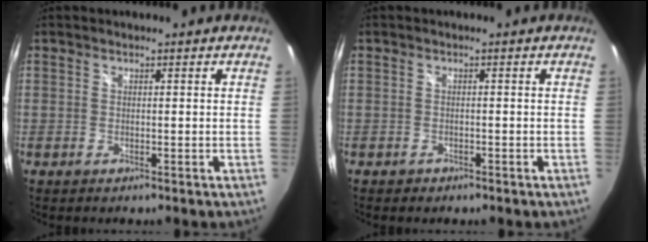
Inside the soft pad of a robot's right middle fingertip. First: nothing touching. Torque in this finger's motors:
{"motor_torque": [-0.47, 0.01, -0.04, -0.01]}